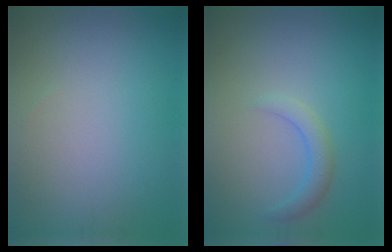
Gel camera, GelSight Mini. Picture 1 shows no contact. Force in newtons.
{"total": 1.9, "press": 1.9, "slide": 0.2}